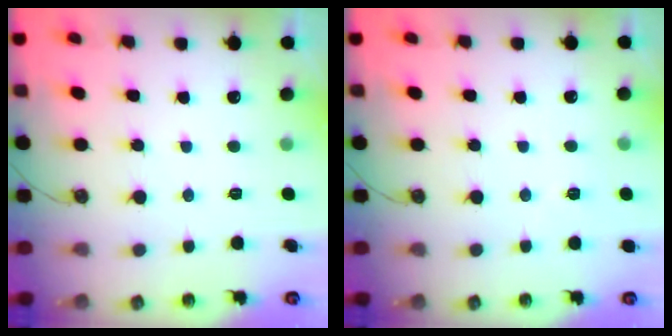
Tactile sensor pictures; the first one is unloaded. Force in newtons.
{"total": 3.2, "press": 2.7, "slide": 1.8}